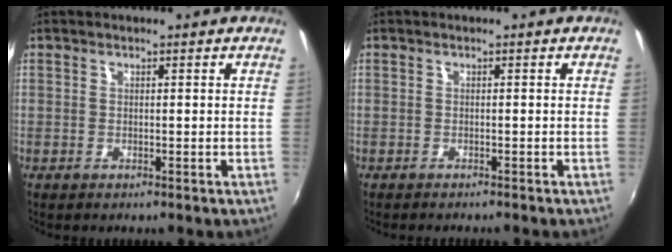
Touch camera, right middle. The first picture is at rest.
{"total": 1.0, "force": [-0.9, -0.1, 0.3], "torque": [-0.007, -0.006, -0.015]}